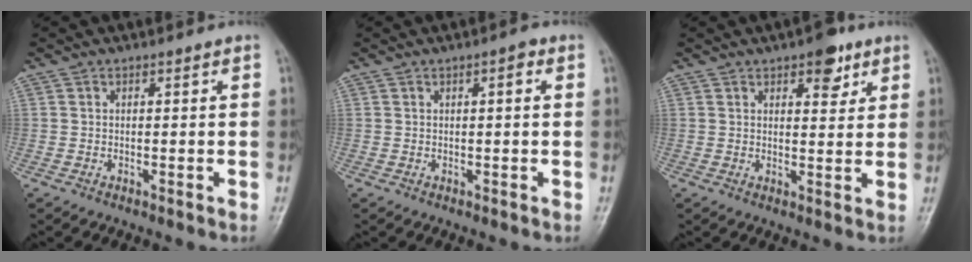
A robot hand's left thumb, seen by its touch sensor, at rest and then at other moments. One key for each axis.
{"total": 1.5, "fx": 0.5, "fy": 0.3, "fz": 1.4, "tx": -0.021, "ty": 0.003, "tz": 0.006}
{"total": 6.1, "fx": 3.5, "fy": 2.8, "fz": 4.1, "tx": -0.031, "ty": -0.015, "tz": 0.042}